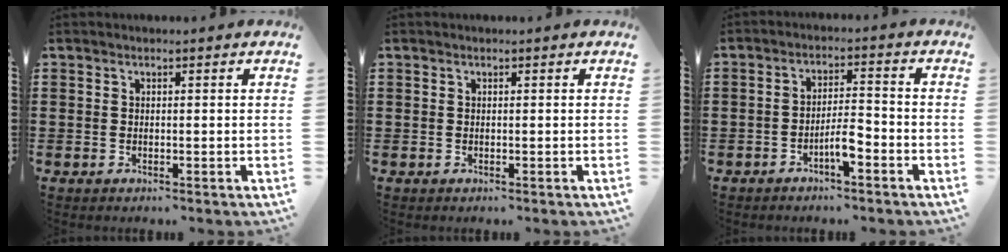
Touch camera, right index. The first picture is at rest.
{"total": 0.0}
{"total": 4.3, "force": [-2.5, 1.1, 3.4], "torque": [-0.073, 0.002, -0.051]}